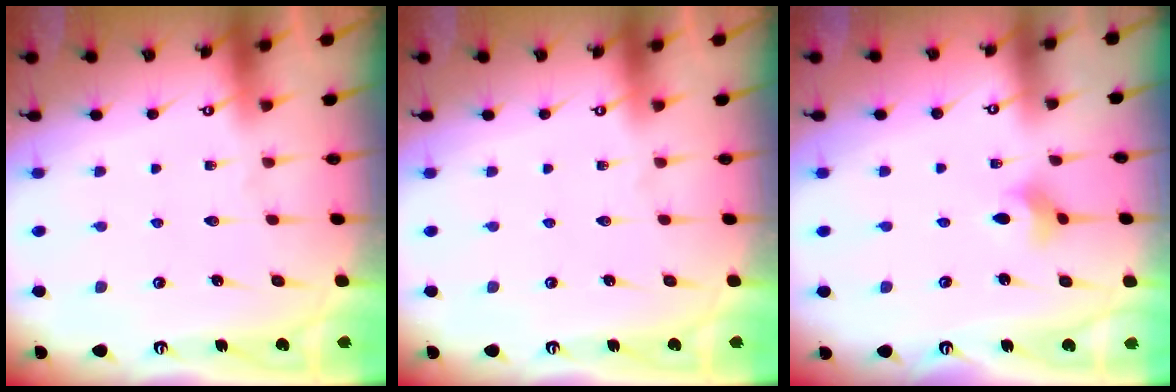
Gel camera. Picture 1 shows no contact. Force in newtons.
{"total": 0.0}
{"total": 3.2, "press": 3.1, "slide": 0.8}